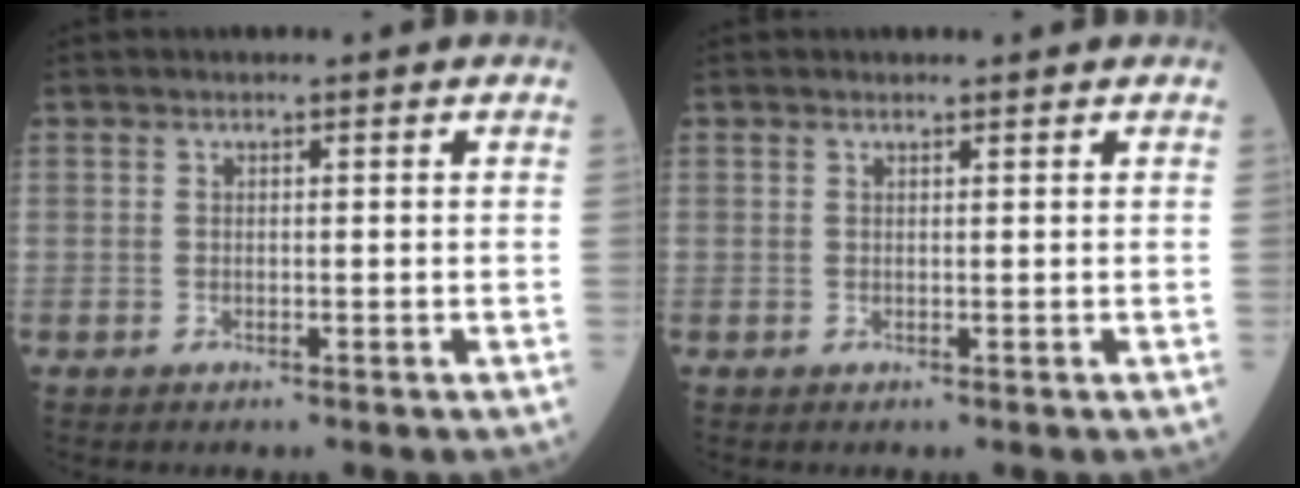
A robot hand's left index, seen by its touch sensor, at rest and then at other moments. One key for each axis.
{"total": 0.9, "fx": 0.9, "fy": 0.0, "fz": 0.2, "tx": -0.013, "ty": 0.003, "tz": 0.012}